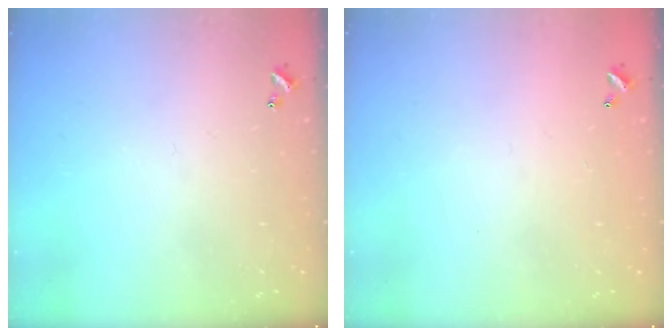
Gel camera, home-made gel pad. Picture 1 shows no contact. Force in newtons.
{"total": 2.9, "press": 2.9, "slide": 0.1}